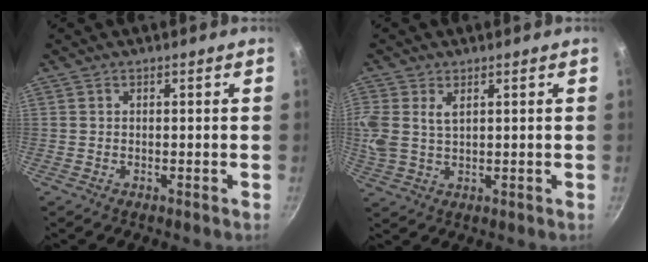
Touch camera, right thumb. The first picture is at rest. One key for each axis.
{"total": 7.9, "fx": 2.7, "fy": 5.0, "fz": 5.5, "tx": -0.126, "ty": 0.006, "tz": 0.058}